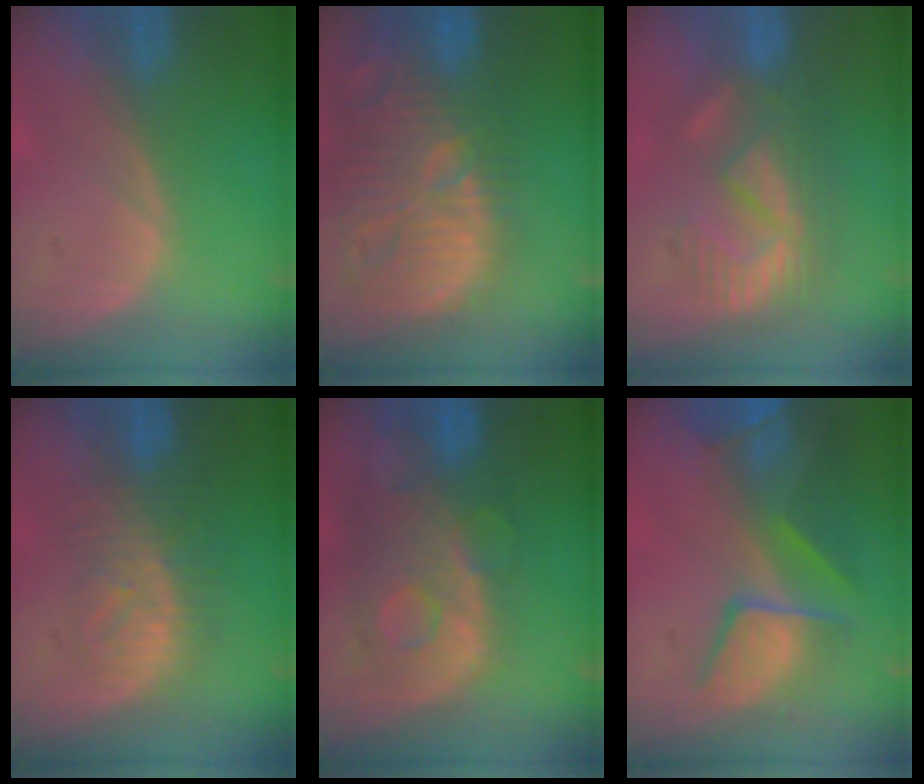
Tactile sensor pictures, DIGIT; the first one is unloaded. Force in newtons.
{"total": 15.4, "press": 13.4, "slide": 7.5}
{"total": 9.5, "press": 8.1, "slide": 4.8}
{"total": 8.2, "press": 7.6, "slide": 2.9}
{"total": 11.3, "press": 9.8, "slide": 5.7}
{"total": 10.0, "press": 8.6, "slide": 5.1}